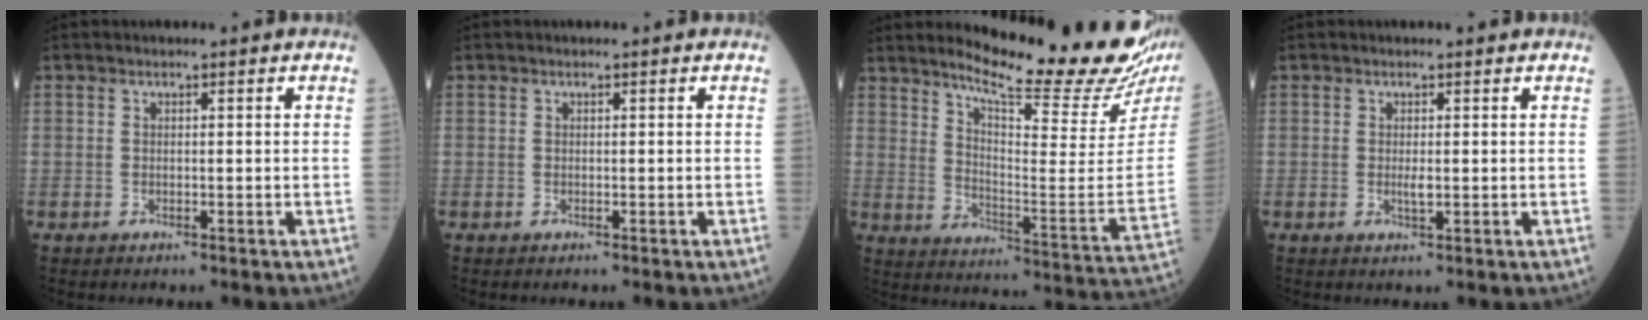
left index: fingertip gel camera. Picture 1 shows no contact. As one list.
[{"total": 0.0}, {"total": 22.7, "force": [19.8, 0.8, 11.2], "torque": [-0.175, -0.099, 0.261]}, {"total": 1.3, "force": [0.3, 0.3, 1.3], "torque": [-0.029, -0.001, 0.004]}]